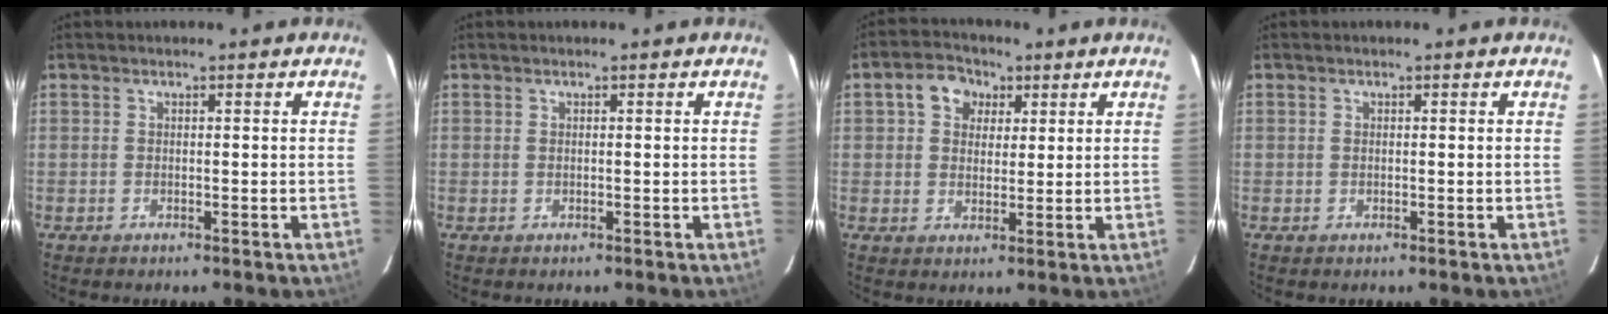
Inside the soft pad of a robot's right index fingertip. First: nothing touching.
{"total": 0.0}
{"total": 6.0, "force": [2.4, 4.9, 2.6], "torque": [-0.045, 0.020, 0.039]}
{"total": 0.0}